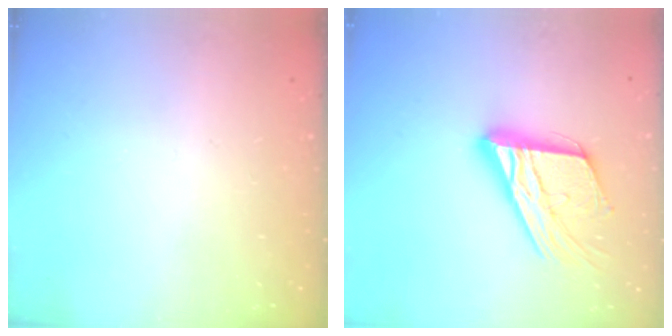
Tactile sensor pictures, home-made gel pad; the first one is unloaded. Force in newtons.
{"total": 17.5, "press": 17.4, "slide": 1.4}